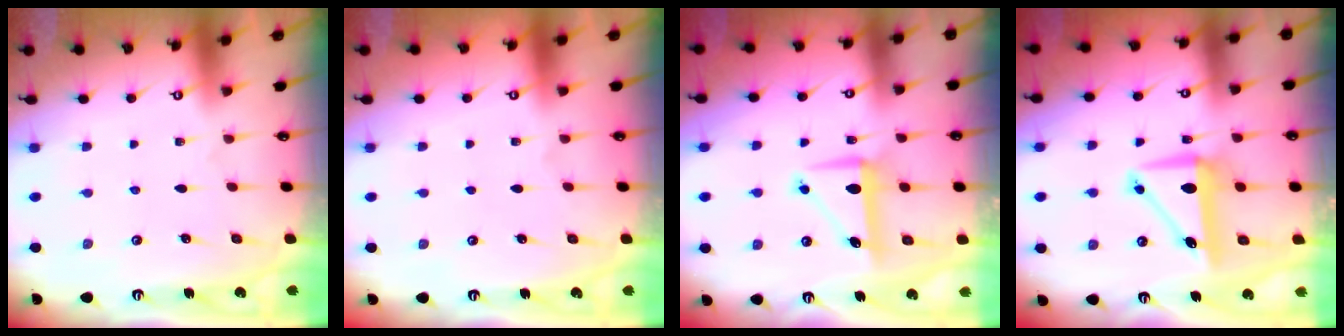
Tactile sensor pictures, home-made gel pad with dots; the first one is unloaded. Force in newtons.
{"total": 0.0}
{"total": 8.4, "press": 8.4, "slide": 0.6}
{"total": 8.2, "press": 8.0, "slide": 1.8}